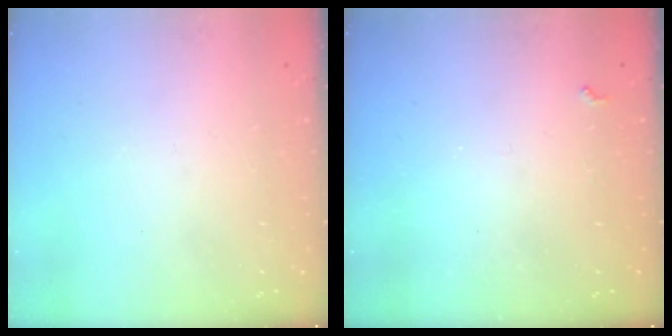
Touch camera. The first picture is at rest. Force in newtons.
{"total": 3.9, "press": 3.8, "slide": 0.6}